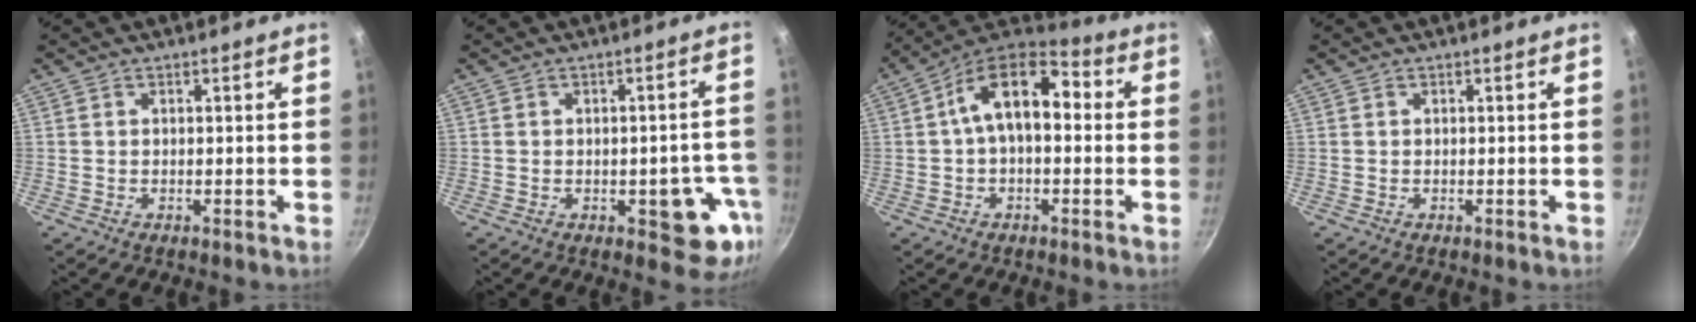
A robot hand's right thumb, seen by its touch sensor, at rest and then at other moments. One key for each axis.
{"total": 9.1, "fx": -3.0, "fy": 4.3, "fz": 7.4, "tx": -0.035, "ty": 0.011, "tz": -0.037}
{"total": 14.1, "fx": 1.5, "fy": 8.2, "fz": 11.4, "tx": -0.162, "ty": 0.038, "tz": 0.006}
{"total": 0.0}